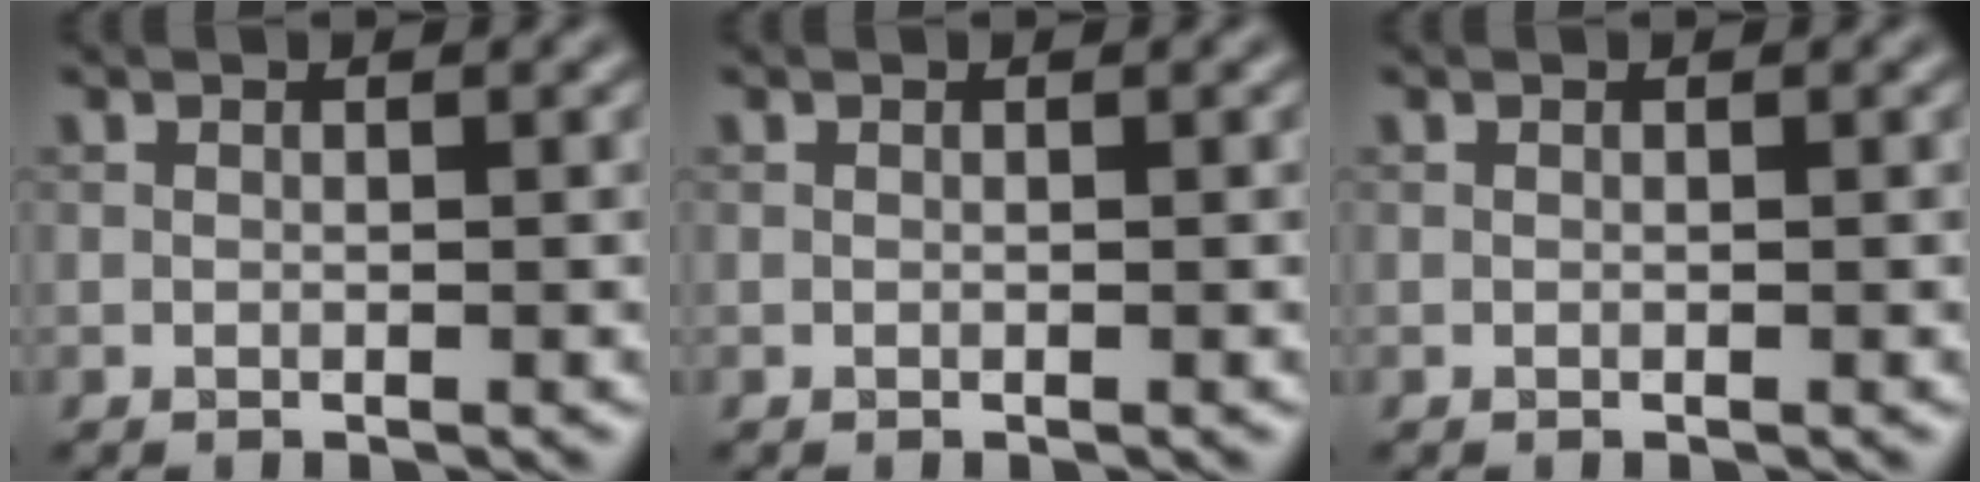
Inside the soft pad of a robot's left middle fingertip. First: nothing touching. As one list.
[{"total": 0.0}, {"total": 0.0}]